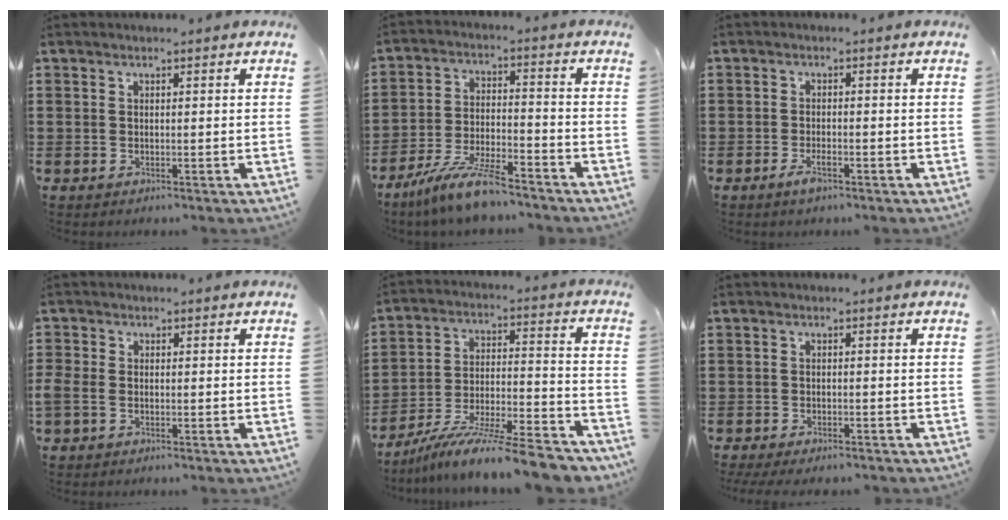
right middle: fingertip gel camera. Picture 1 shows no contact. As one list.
[{"total": 8.7, "force": [-7.4, 1.0, 4.5], "torque": [-0.096, 0.002, -0.145]}, {"total": 2.5, "force": [-1.4, 0.7, 2.0], "torque": [-0.049, -0.007, -0.030]}, {"total": 1.7, "force": [-0.7, 1.0, 1.1], "torque": [-0.037, -0.003, -0.018]}, {"total": 11.7, "force": [-10.1, 0.0, 5.9], "torque": [-0.087, 0.015, -0.191]}, {"total": 0.9, "force": [-0.9, 0.1, 0.2], "torque": [-0.005, -0.003, -0.017]}]